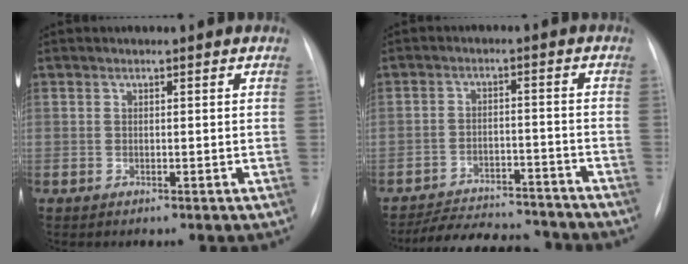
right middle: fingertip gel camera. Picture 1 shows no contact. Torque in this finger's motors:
{"motor_torque": [0.98, -1.16, 0.36, 0.09]}